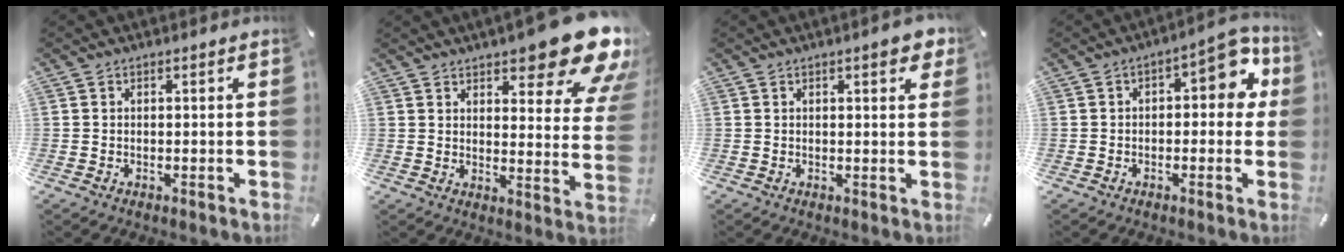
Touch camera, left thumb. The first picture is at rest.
{"total": 16.1, "force": [11.3, 5.7, 10.0], "torque": [-0.128, -0.089, 0.188]}
{"total": 3.6, "force": [1.9, 1.0, 2.9], "torque": [-0.037, -0.006, 0.026]}
{"total": 9.3, "force": [2.3, 5.0, 7.5], "torque": [-0.079, -0.018, 0.029]}